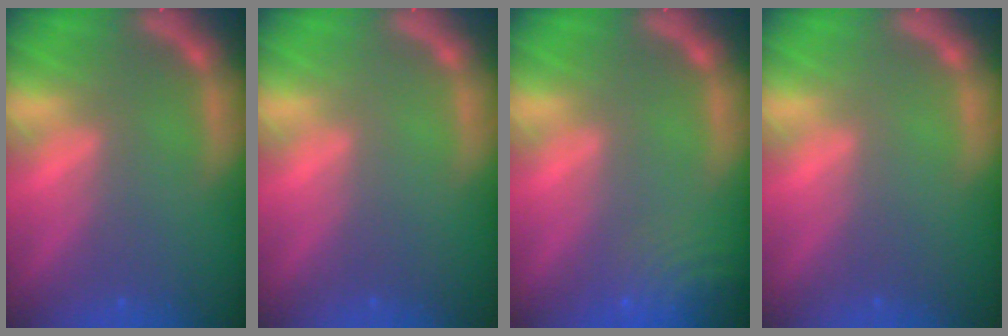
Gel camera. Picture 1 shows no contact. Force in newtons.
{"total": 0.0}
{"total": 6.5}
{"total": 0.0}